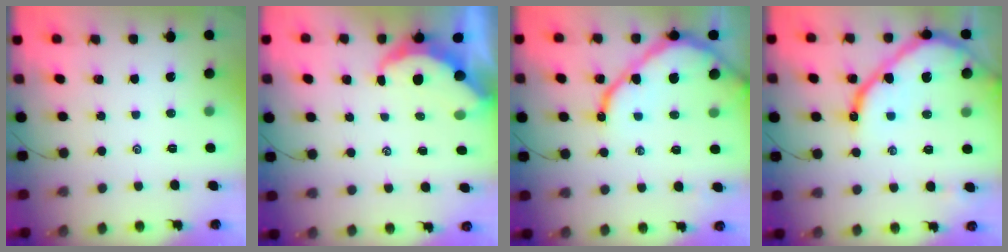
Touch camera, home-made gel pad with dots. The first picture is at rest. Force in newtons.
{"total": 7.0, "press": 6.9, "slide": 1.0}
{"total": 12.2, "press": 12.1, "slide": 1.3}
{"total": 14.8, "press": 14.6, "slide": 1.8}